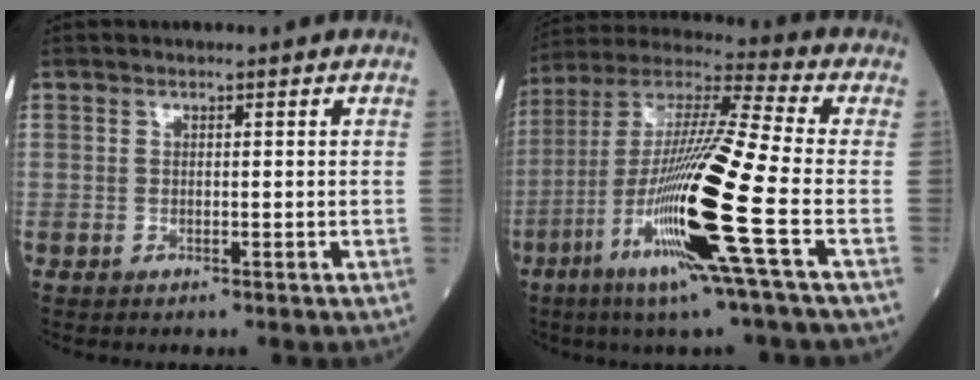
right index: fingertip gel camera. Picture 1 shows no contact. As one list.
[{"total": 20.3, "force": [-6.7, -0.8, 19.1], "torque": [-0.398, -0.035, -0.138]}]